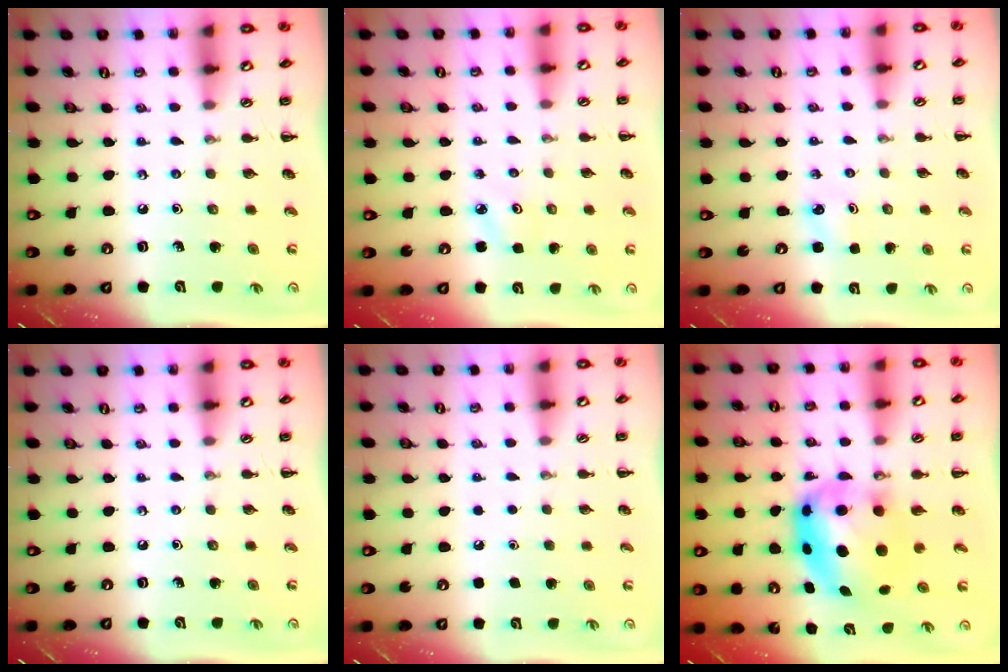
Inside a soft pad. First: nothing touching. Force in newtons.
{"total": 2.5, "press": 2.4, "slide": 0.7}
{"total": 1.8, "press": 1.7, "slide": 0.5}
{"total": 0.0}
{"total": 1.8, "press": 1.8, "slide": 0.1}
{"total": 7.5, "press": 7.3, "slide": 1.7}